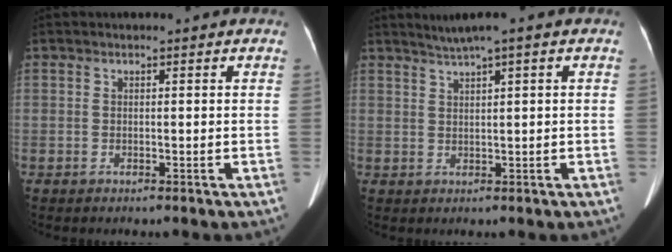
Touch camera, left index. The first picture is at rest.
{"total": 3.1, "force": [2.0, -0.4, 2.3], "torque": [-0.052, 0.014, 0.042]}